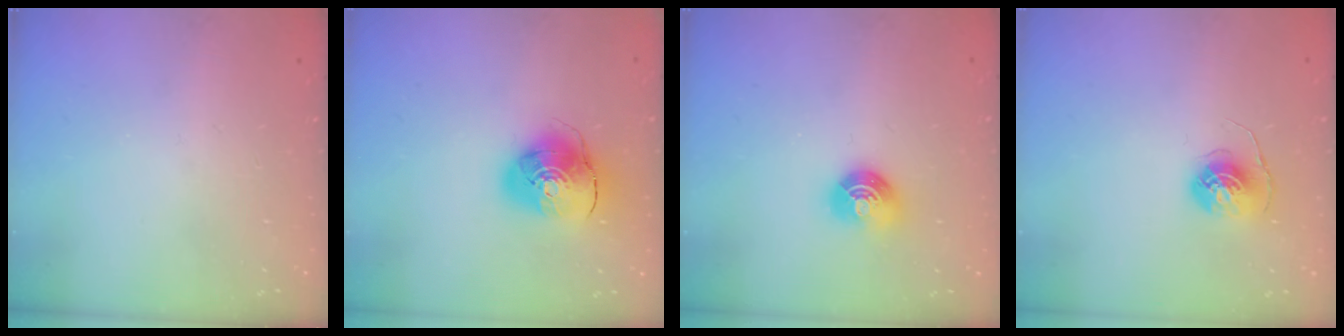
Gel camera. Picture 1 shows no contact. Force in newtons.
{"total": 10.4, "press": 10.3, "slide": 1.4}
{"total": 8.1, "press": 8.0, "slide": 1.1}
{"total": 6.0, "press": 6.0, "slide": 0.3}